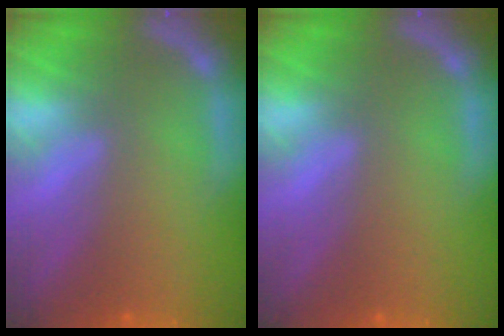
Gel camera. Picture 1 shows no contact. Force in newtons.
{"total": 0.0}